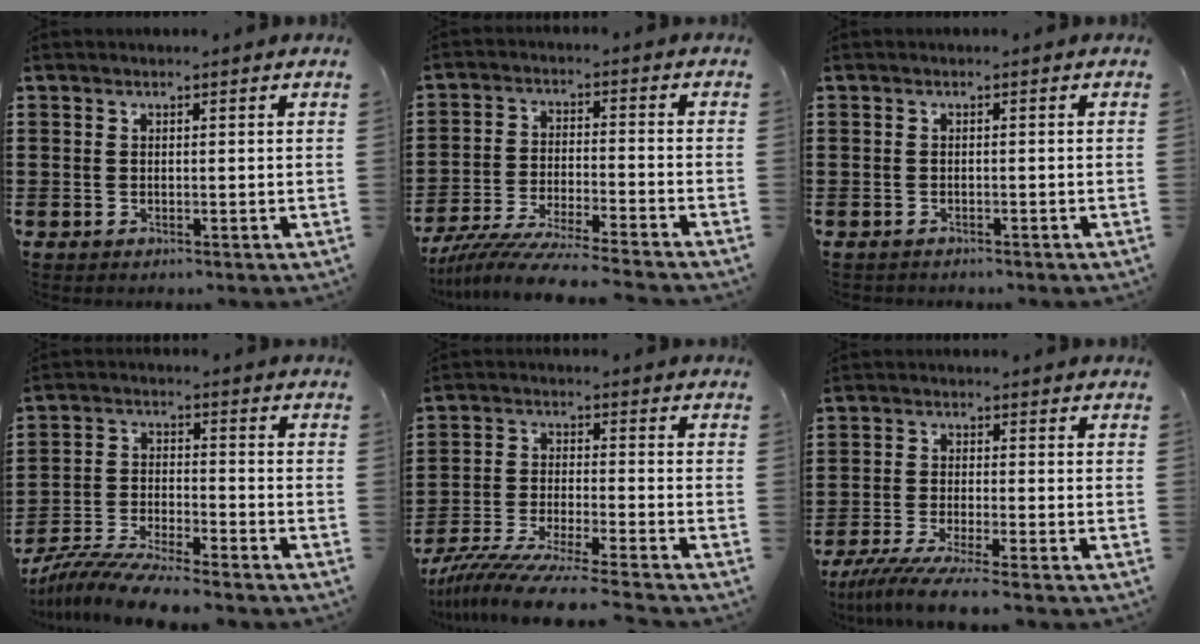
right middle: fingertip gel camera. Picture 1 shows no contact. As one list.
[{"total": 7.6, "force": [-7.2, -0.2, 2.5], "torque": [-0.055, -0.009, -0.143]}, {"total": 0.7, "force": [-0.7, 0.1, 0.0], "torque": [-0.002, 0.001, -0.015]}, {"total": 8.5, "force": [-8.1, 0.2, 2.6], "torque": [-0.055, 0.002, -0.160]}, {"total": 8.9, "force": [-8.2, -0.1, 3.5], "torque": [-0.075, -0.006, -0.162]}, {"total": 5.4, "force": [-4.8, -0.4, 2.5], "torque": [-0.068, -0.026, -0.096]}]